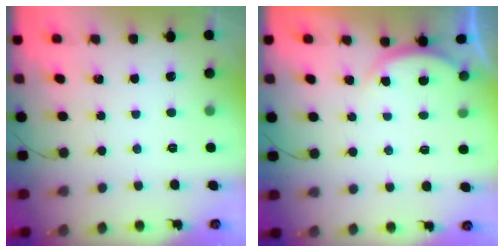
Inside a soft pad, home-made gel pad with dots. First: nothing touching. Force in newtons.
{"total": 2.8, "press": 2.8, "slide": 0.6}